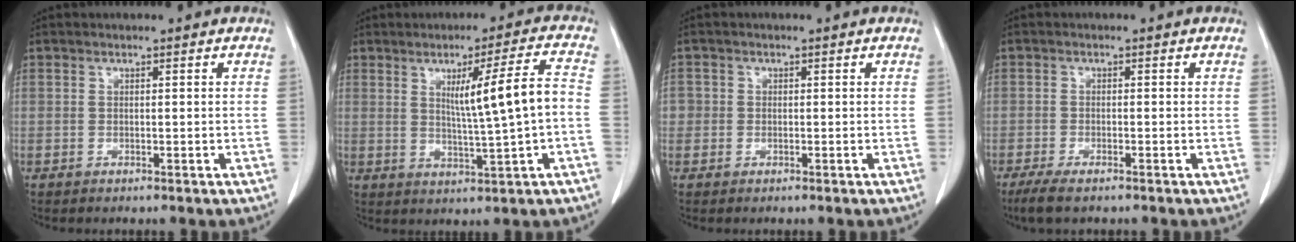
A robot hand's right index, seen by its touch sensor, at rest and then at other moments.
{"total": 9.1, "force": [0.4, -0.6, 9.0], "torque": [-0.142, 0.000, 0.013]}
{"total": 2.4, "force": [0.1, 2.4, 0.3], "torque": [0.006, 0.005, 0.001]}
{"total": 4.3, "force": [-3.1, 0.9, 2.8], "torque": [-0.051, -0.010, -0.049]}